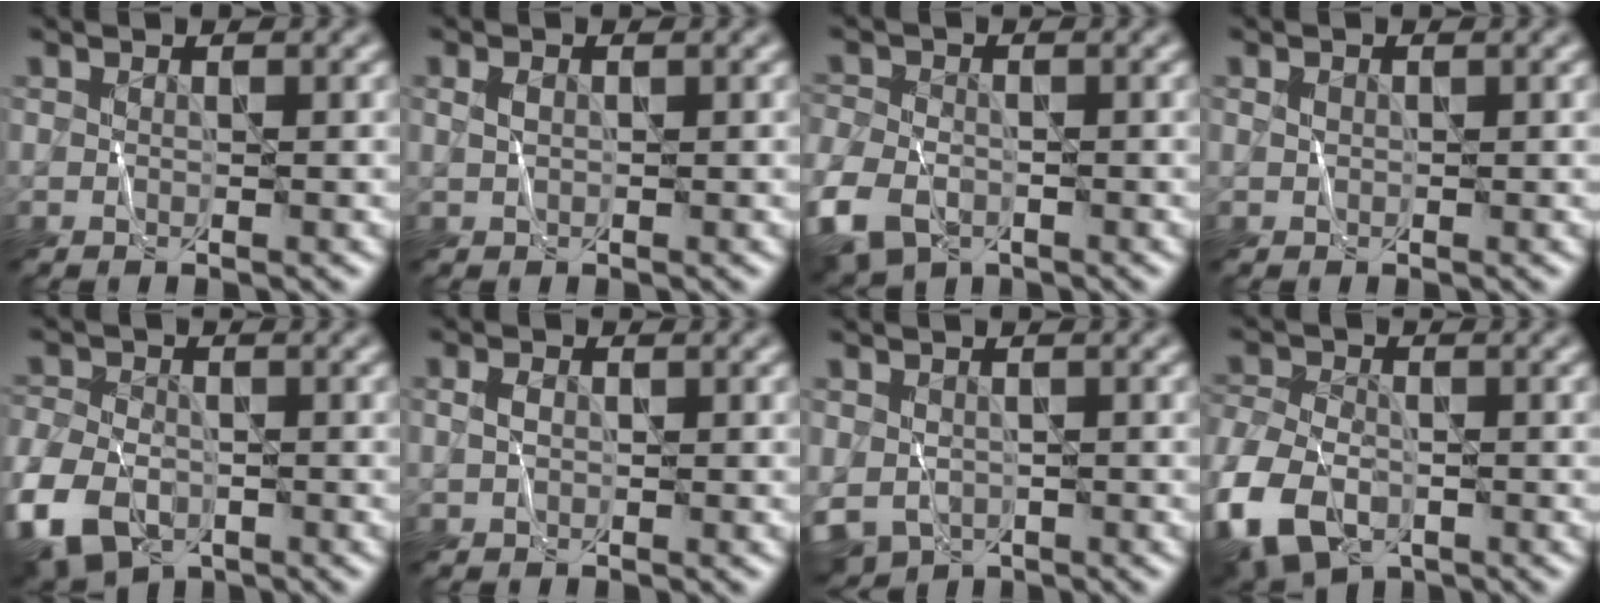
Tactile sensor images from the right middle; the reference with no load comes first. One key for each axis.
{"total": 1.2, "fx": 0.3, "fy": 0.8, "fz": 0.8, "tx": -0.021, "ty": 0.002, "tz": 0.007}
{"total": 6.3, "fx": -3.4, "fy": 3.9, "fz": 3.5, "tx": -0.087, "ty": -0.015, "tz": -0.075}
{"total": 0.8, "fx": 0.2, "fy": 0.7, "fz": 0.4, "tx": -0.008, "ty": 0.001, "tz": 0.001}
{"total": 9.3, "fx": -5.0, "fy": 5.8, "fz": 5.2, "tx": -0.118, "ty": -0.032, "tz": -0.094}
{"total": 1.4, "fx": 0.1, "fy": 1.1, "fz": 0.9, "tx": -0.019, "ty": 0.002, "tz": 0.003}
{"total": 3.7, "fx": -1.5, "fy": 2.6, "fz": 2.2, "tx": -0.045, "ty": -0.012, "tz": -0.027}
{"total": 10.2, "fx": -5.3, "fy": 6.1, "fz": 6.2, "tx": -0.146, "ty": -0.032, "tz": -0.101}